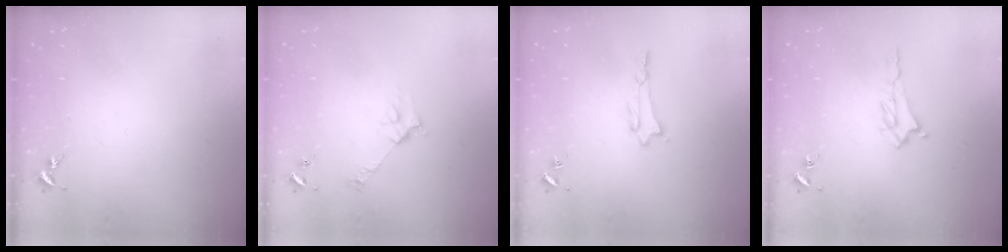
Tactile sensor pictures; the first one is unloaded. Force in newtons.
{"total": 3.5, "press": 3.5, "slide": 0.4}
{"total": 0.7, "press": 0.7, "slide": 0.1}
{"total": 1.2, "press": 1.1, "slide": 0.5}